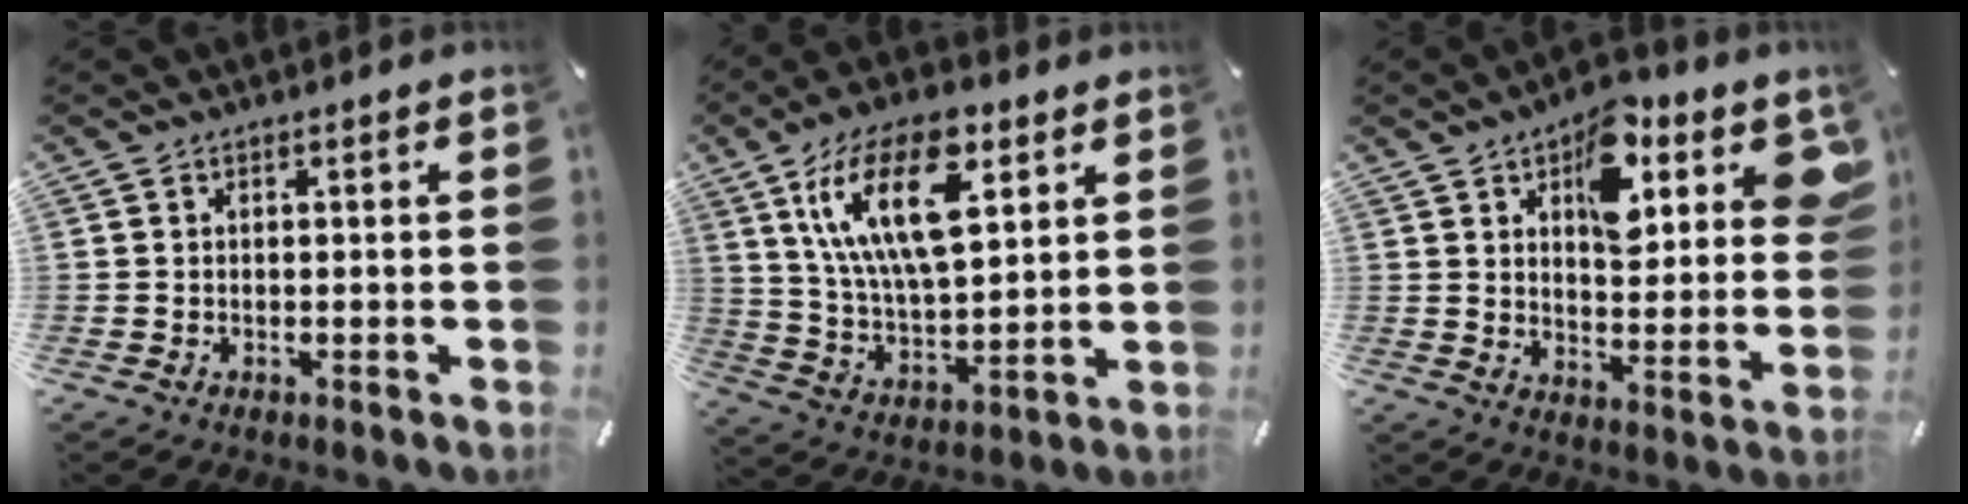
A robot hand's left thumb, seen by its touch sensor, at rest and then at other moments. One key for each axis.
{"total": 20.0, "fx": 9.4, "fy": 9.4, "fz": 14.9, "tx": -0.307, "ty": -0.022, "tz": 0.153}
{"total": 14.4, "fx": 7.9, "fy": 7.6, "fz": 9.4, "tx": -0.108, "ty": -0.046, "tz": 0.129}